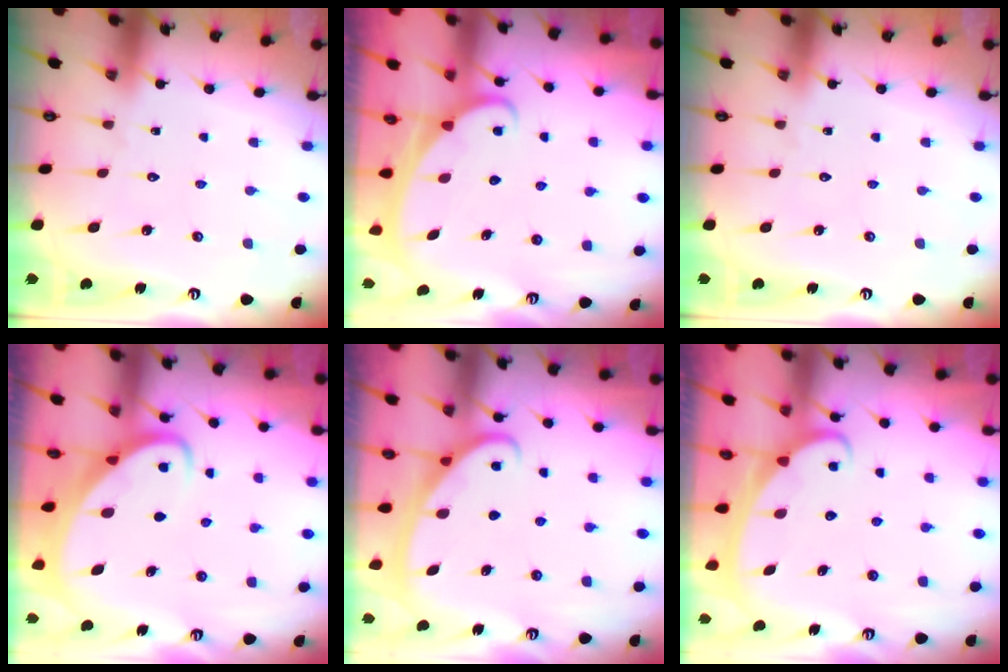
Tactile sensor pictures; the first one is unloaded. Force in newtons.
{"total": 2.0, "press": 2.0, "slide": 0.1}
{"total": 0.0}
{"total": 3.1, "press": 3.1, "slide": 0.4}
{"total": 3.0, "press": 2.9, "slide": 0.4}
{"total": 2.4, "press": 2.4, "slide": 0.3}